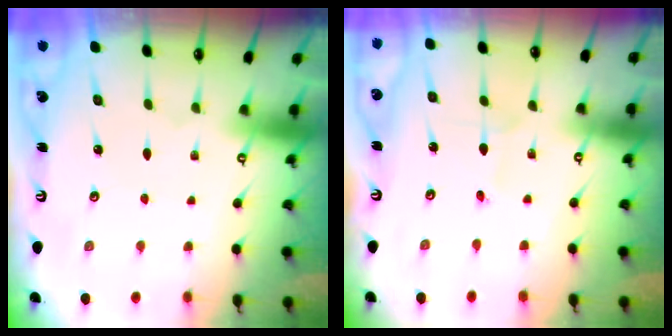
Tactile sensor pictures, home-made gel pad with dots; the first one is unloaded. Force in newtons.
{"total": 3.1, "press": 3.1, "slide": 0.3}